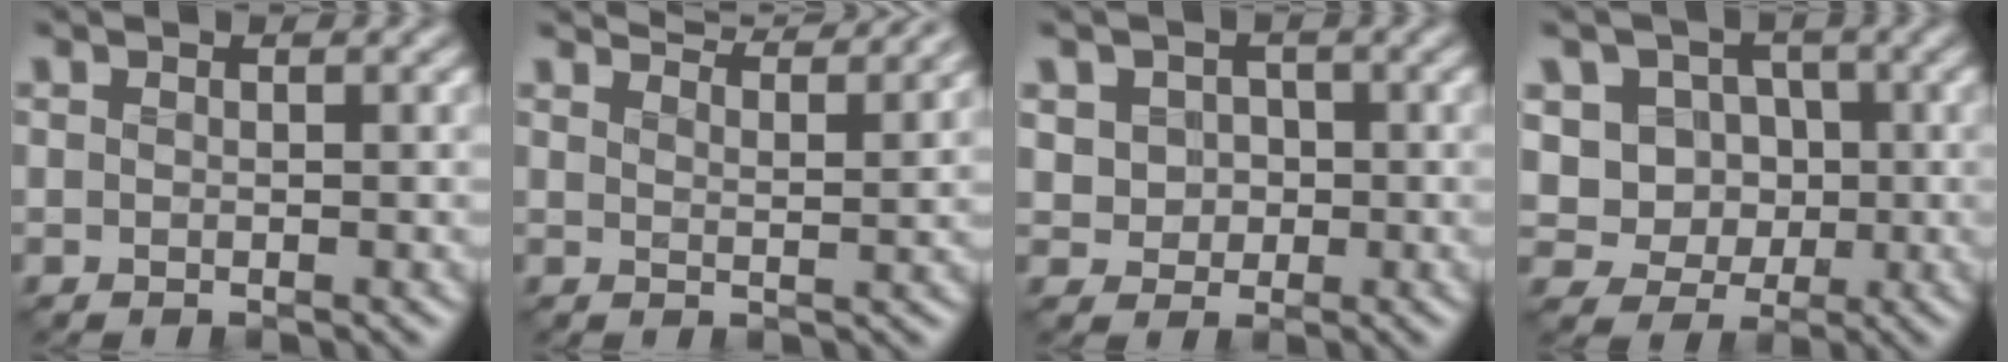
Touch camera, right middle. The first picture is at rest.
{"total": 5.7, "force": [5.1, 1.0, 2.3], "torque": [-0.024, 0.015, 0.043]}
{"total": 3.0, "force": [0.1, 2.8, 1.2], "torque": [-0.025, 0.002, 0.001]}
{"total": 5.8, "force": [0.5, 5.3, 2.4], "torque": [-0.036, 0.013, -0.004]}